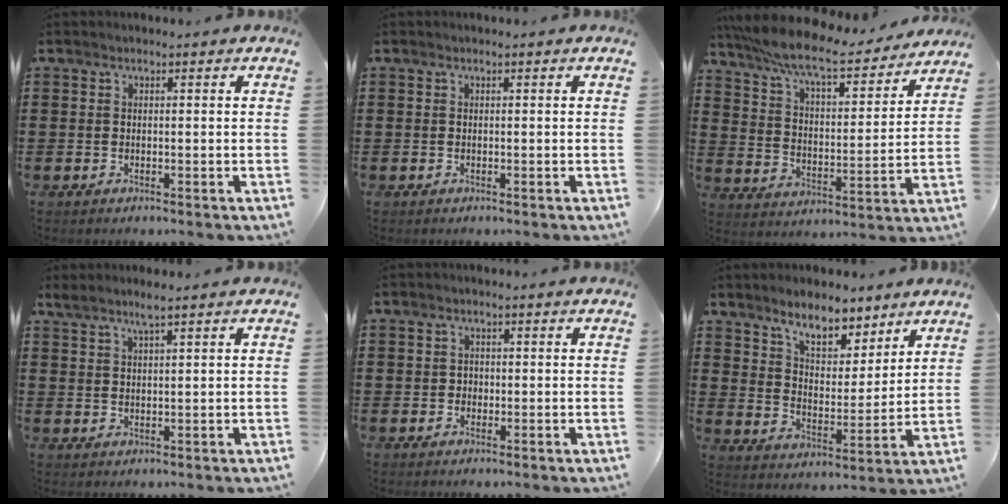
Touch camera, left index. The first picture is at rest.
{"total": 0.0}
{"total": 9.4, "force": [8.2, 1.2, 4.4], "torque": [-0.117, -0.044, 0.139]}
{"total": 2.8, "force": [2.1, -0.1, 1.9], "torque": [-0.041, 0.001, 0.038]}
{"total": 0.9, "force": [0.0, 0.9, 0.3], "torque": [-0.010, 0.006, -0.001]}
{"total": 7.8, "force": [6.8, 2.6, 3.0], "torque": [-0.067, -0.023, 0.122]}